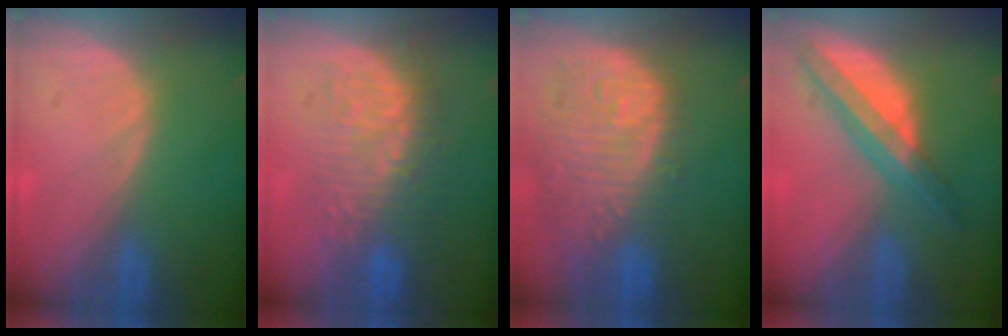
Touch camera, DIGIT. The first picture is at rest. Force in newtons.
{"total": 8.8, "press": 8.7, "slide": 1.3}
{"total": 13.7, "press": 11.4, "slide": 7.6}
{"total": 7.4, "press": 6.2, "slide": 3.9}